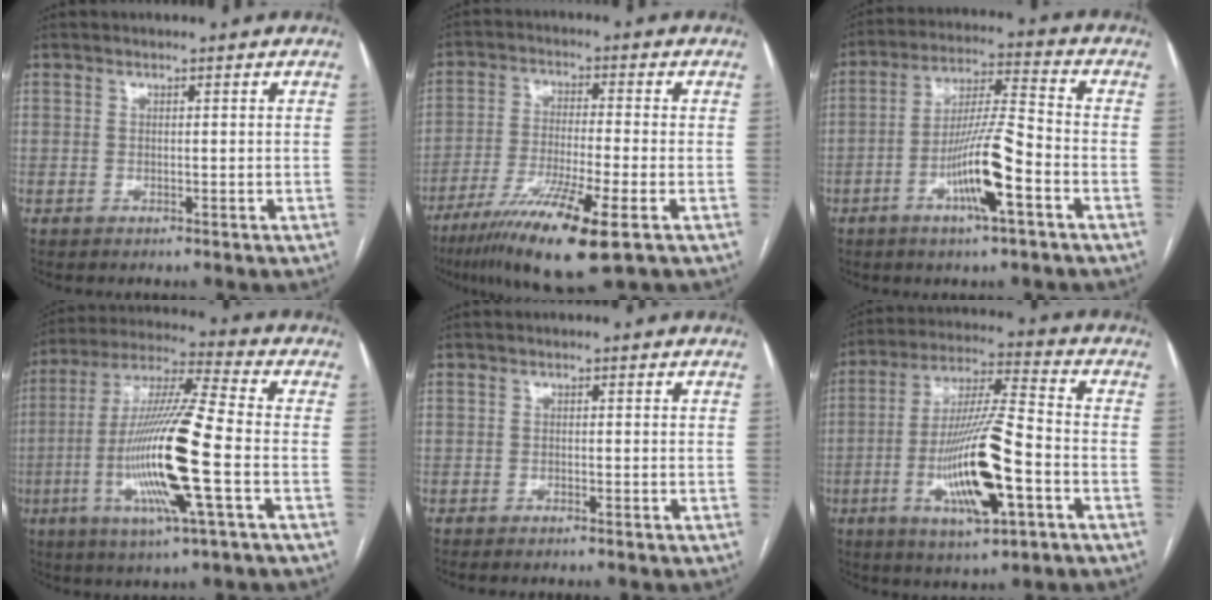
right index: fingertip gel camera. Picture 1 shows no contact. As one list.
[{"total": 13.1, "force": [-7.2, 0.2, 10.9], "torque": [-0.209, -0.034, -0.124]}, {"total": 11.5, "force": [-4.6, 0.7, 10.5], "torque": [-0.197, 0.001, -0.083]}, {"total": 17.8, "force": [-4.1, 0.4, 17.3], "torque": [-0.349, -0.011, -0.083]}, {"total": 0.9, "force": [-0.8, 0.0, 0.5], "torque": [-0.012, -0.001, -0.012]}, {"total": 16.0, "force": [-5.0, 2.3, 15.0], "torque": [-0.290, -0.007, -0.084]}]